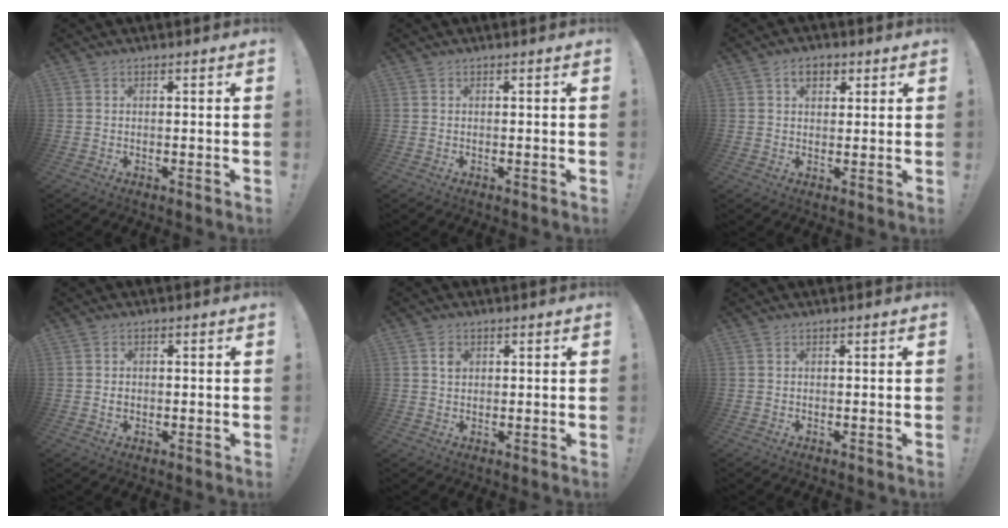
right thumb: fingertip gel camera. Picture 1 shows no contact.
{"total": 0.0}
{"total": 4.8, "force": [2.2, 3.2, 2.8], "torque": [-0.036, 0.002, 0.037]}
{"total": 1.4, "force": [0.1, 1.3, 0.3], "torque": [0.002, 0.002, 0.000]}
{"total": 2.0, "force": [0.5, 1.8, 0.8], "torque": [0.004, -0.004, 0.004]}
{"total": 0.0}